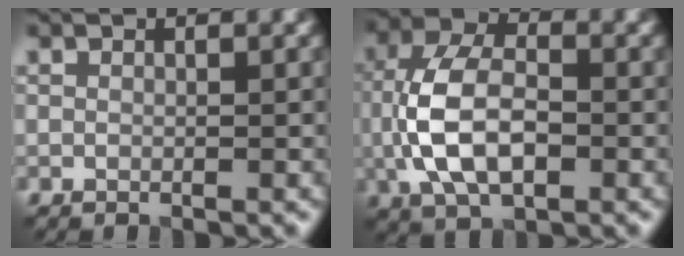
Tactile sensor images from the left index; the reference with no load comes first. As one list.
[{"total": 8.0, "force": [-1.1, 4.4, 6.5], "torque": [-0.130, 0.010, -0.028]}]